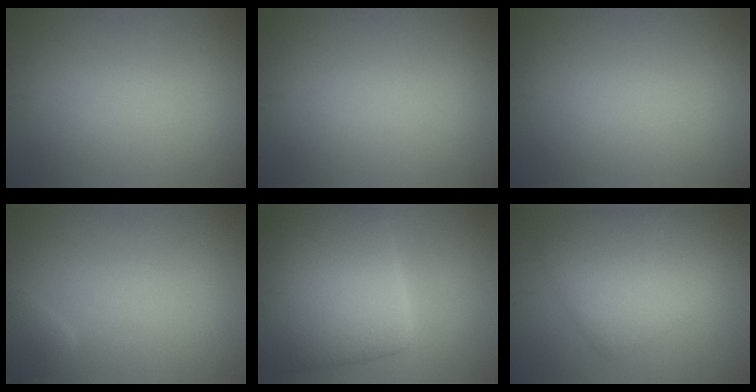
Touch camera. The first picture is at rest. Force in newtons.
{"total": 0.0}
{"total": 0.0}
{"total": 1.7, "press": 1.7, "slide": 0.1}
{"total": 12.6, "press": 12.6, "slide": 0.9}
{"total": 6.5, "press": 6.5, "slide": 0.1}